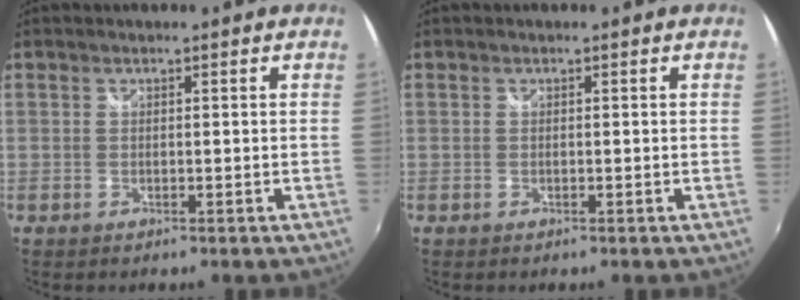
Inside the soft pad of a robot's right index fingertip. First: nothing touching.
{"total": 0.0}